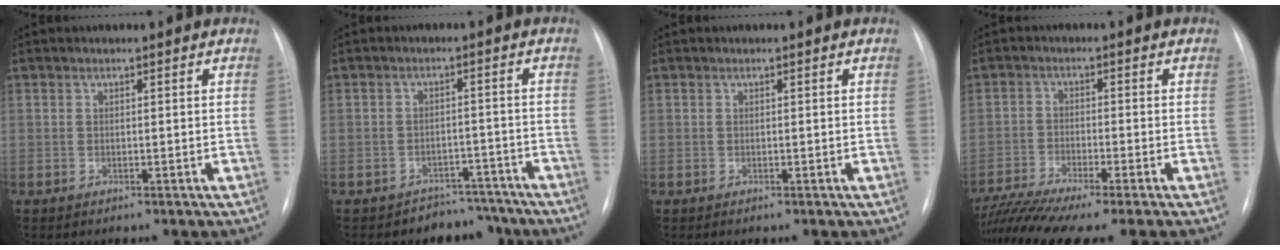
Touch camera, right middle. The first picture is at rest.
{"total": 5.2, "force": [-4.4, 2.7, -0.8], "torque": [0.022, 0.027, -0.062]}
{"total": 0.0}
{"total": 10.9, "force": [-9.3, -0.9, 5.6], "torque": [-0.090, -0.021, -0.152]}